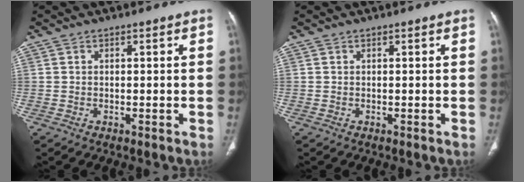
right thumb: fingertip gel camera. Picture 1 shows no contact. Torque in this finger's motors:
{"motor_torque": [0.04, 0.11, -0.09, 0.00, 0.01]}